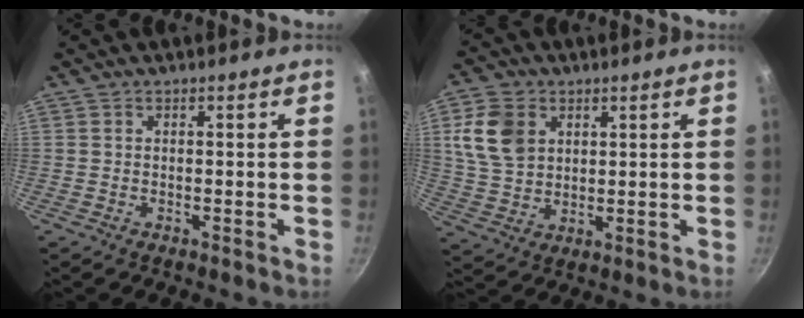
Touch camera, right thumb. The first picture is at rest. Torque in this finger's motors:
{"motor_torque": [0.57, 0.96, 0.90, 0.02, 0.06]}